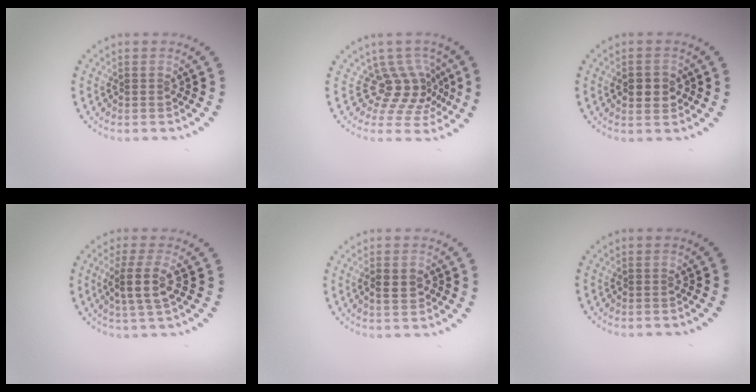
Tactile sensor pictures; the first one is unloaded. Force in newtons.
{"total": 3.7, "press": 2.6, "slide": 2.6}
{"total": 2.6, "press": 2.6, "slide": 0.2}
{"total": 3.0, "press": 2.4, "slide": 1.7}
{"total": 2.2, "press": 2.2, "slide": 0.1}
{"total": 0.0}